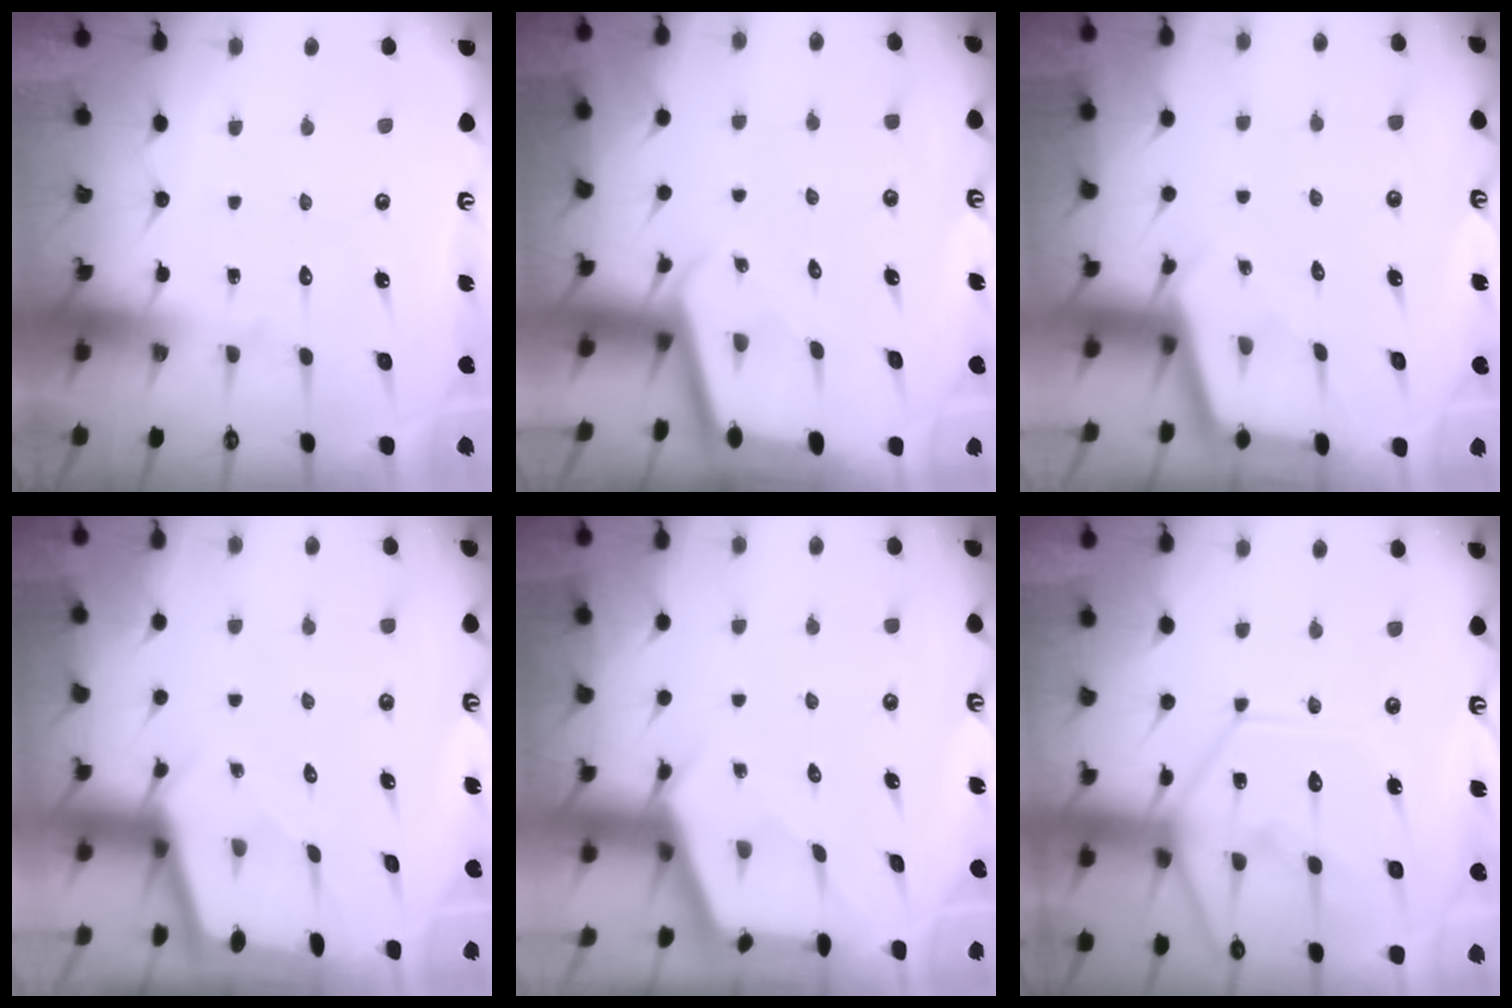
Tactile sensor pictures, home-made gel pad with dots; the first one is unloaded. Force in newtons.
{"total": 1.7, "press": 1.7, "slide": 0.0}
{"total": 2.5, "press": 2.5, "slide": 0.2}
{"total": 2.1, "press": 2.1, "slide": 0.3}
{"total": 2.6, "press": 2.6, "slide": 0.3}
{"total": 14.8, "press": 14.7, "slide": 1.4}